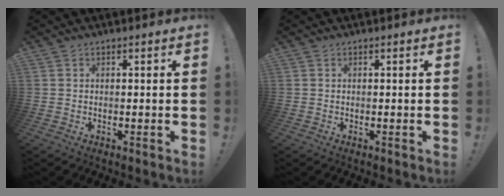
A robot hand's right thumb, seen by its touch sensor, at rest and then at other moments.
{"total": 0.0}